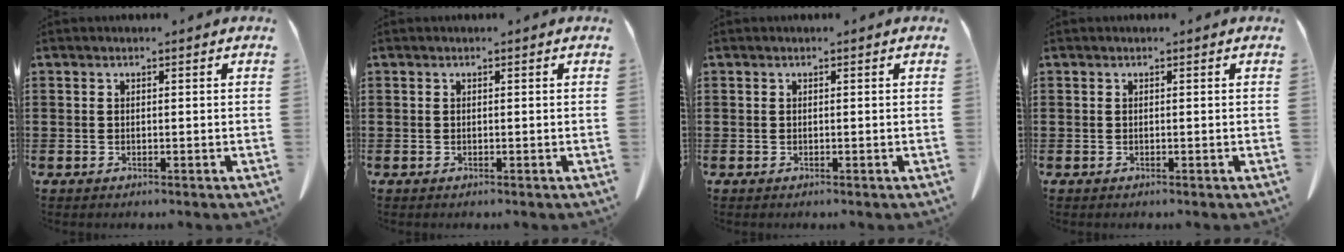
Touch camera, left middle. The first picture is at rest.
{"total": 0.0}
{"total": 0.0}
{"total": 0.0}